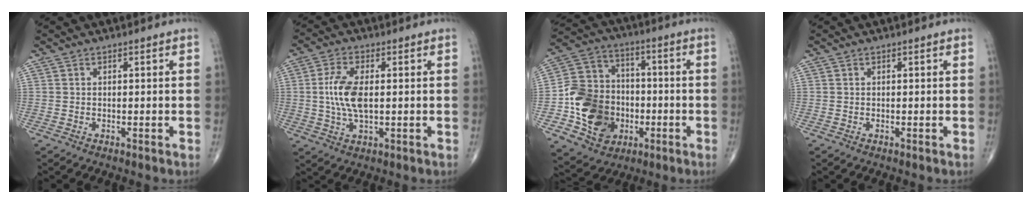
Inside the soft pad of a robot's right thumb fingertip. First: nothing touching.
{"total": 8.1, "force": [0.3, 3.6, 7.2], "torque": [-0.157, -0.001, 0.005]}
{"total": 18.3, "force": [-4.6, 14.6, 10.0], "torque": [-0.145, 0.033, -0.077]}
{"total": 0.0}